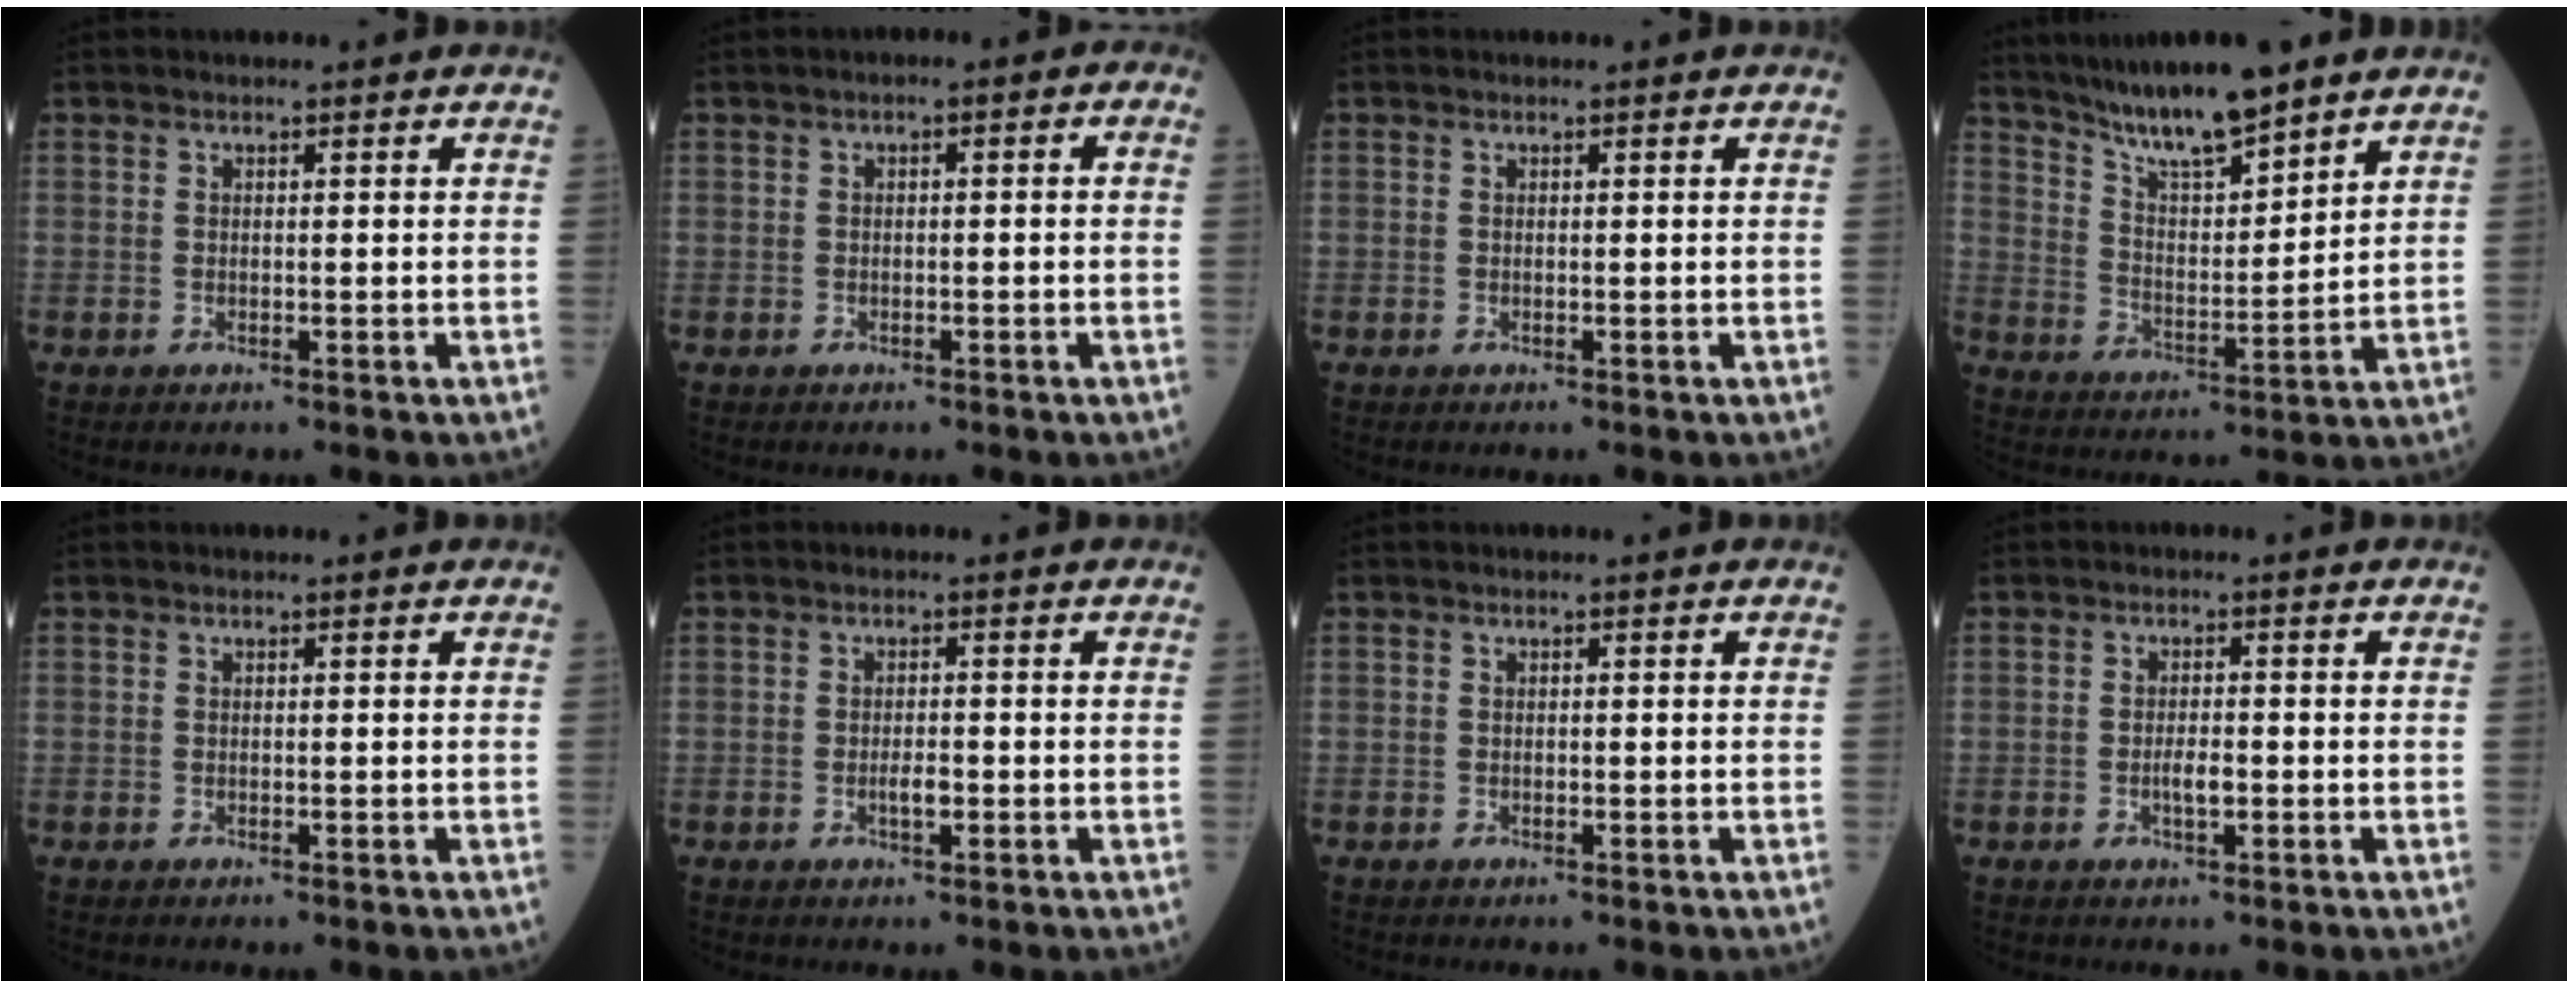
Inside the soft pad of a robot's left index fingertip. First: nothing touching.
{"total": 1.8, "force": [-0.1, 0.8, 1.7], "torque": [-0.018, 0.013, -0.007]}
{"total": 0.0}
{"total": 12.0, "force": [10.1, 1.2, 6.5], "torque": [-0.119, 0.005, 0.184]}
{"total": 0.0}
{"total": 1.7, "force": [-0.6, 0.5, 1.5], "torque": [-0.027, 0.001, -0.010]}
{"total": 0.0}
{"total": 2.2, "force": [-0.7, 0.7, 2.0], "torque": [-0.037, 0.002, -0.012]}